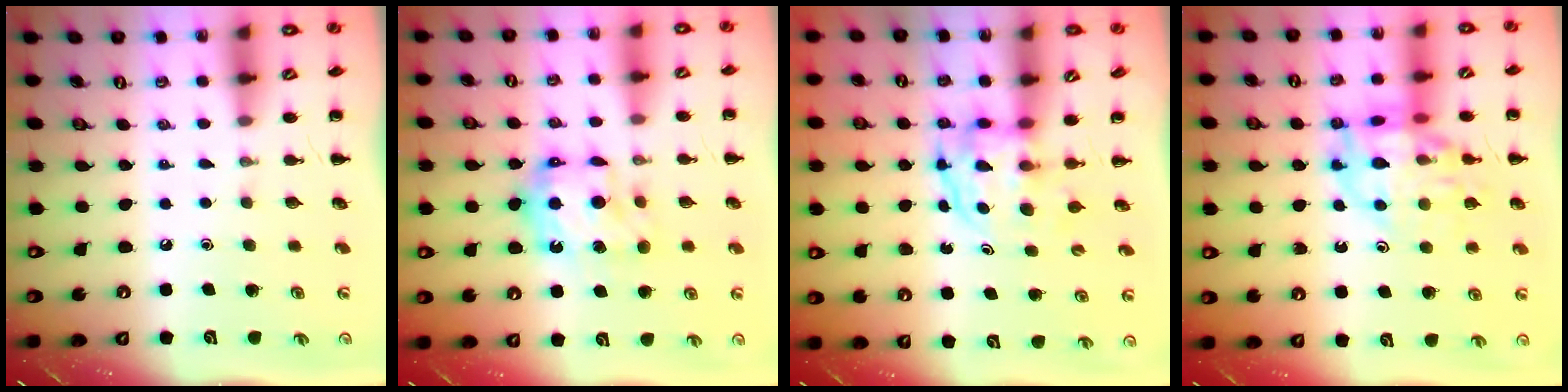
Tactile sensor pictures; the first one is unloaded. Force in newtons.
{"total": 10.6, "press": 10.5, "slide": 1.2}
{"total": 3.9, "press": 3.8, "slide": 0.3}
{"total": 14.4, "press": 14.2, "slide": 2.6}